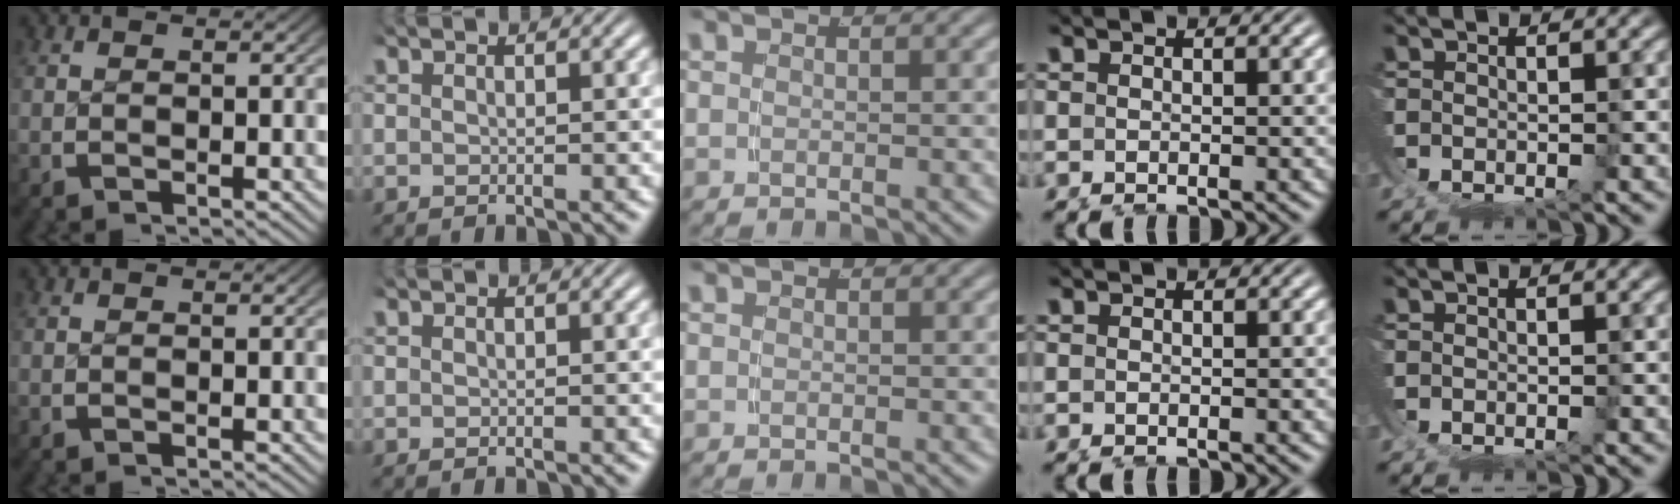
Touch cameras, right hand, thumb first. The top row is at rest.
{}